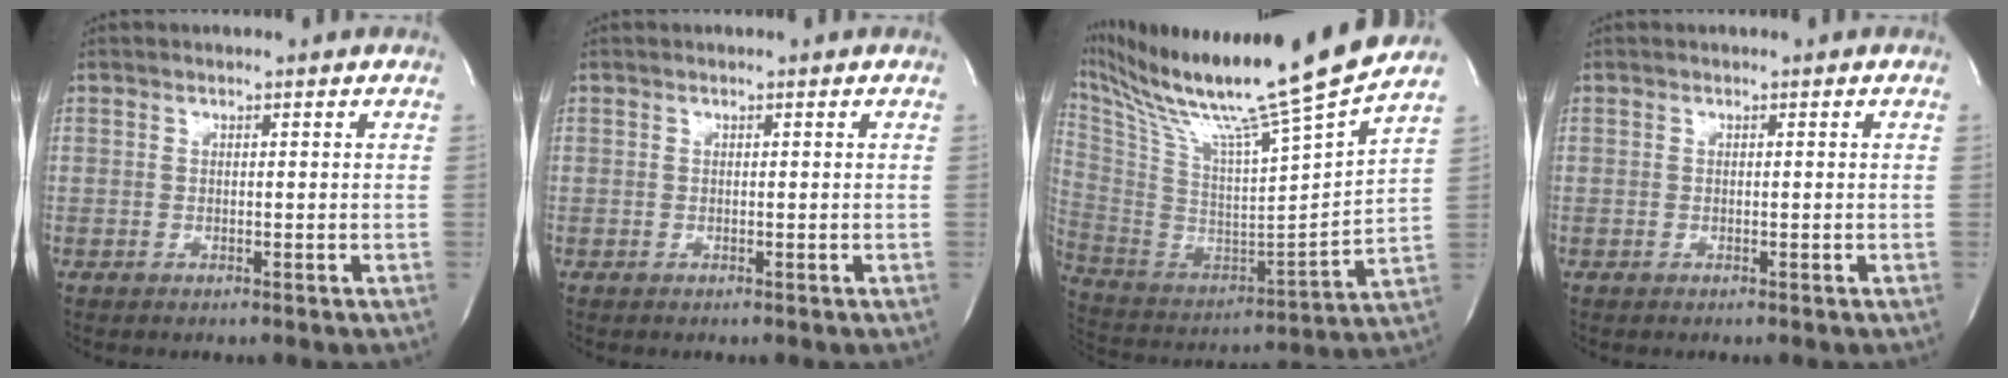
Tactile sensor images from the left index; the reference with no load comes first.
{"total": 0.0}
{"total": 28.1, "force": [22.7, -1.4, 16.5], "torque": [-0.308, -0.055, 0.365]}
{"total": 0.0}